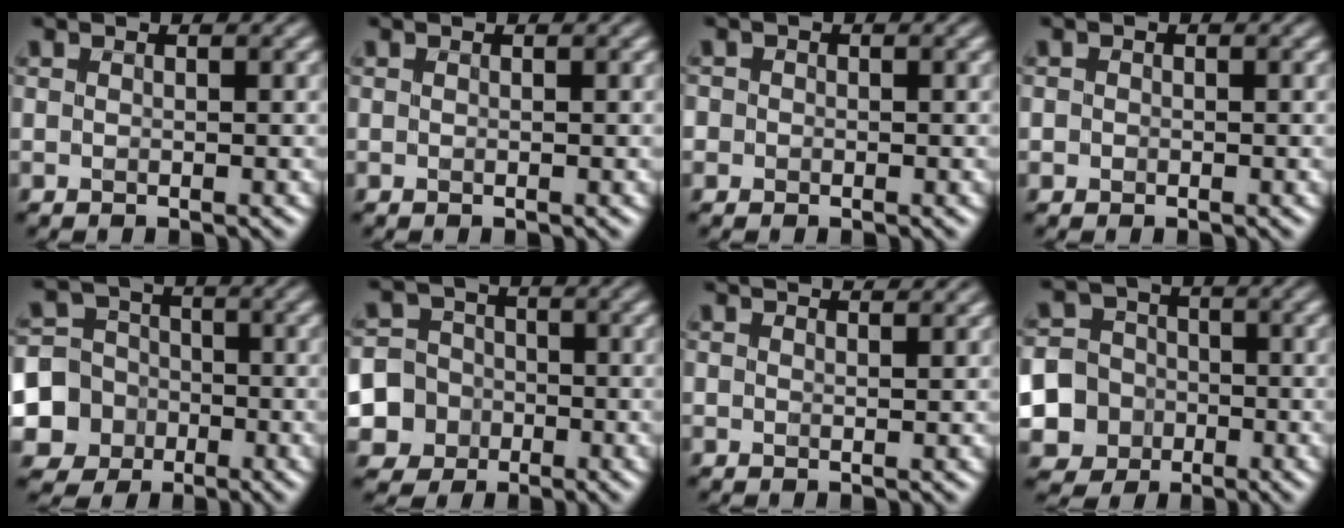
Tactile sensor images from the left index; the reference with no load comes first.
{"total": 0.0}
{"total": 1.2, "force": [0.2, 1.2, 0.3], "torque": [0.005, 0.009, -0.011]}
{"total": 0.5, "force": [0.1, 0.5, 0.1], "torque": [0.002, 0.001, -0.004]}
{"total": 7.5, "force": [-2.3, 6.9, 1.6], "torque": [-0.037, 0.000, -0.063]}
{"total": 7.9, "force": [-2.9, 7.3, 1.1], "torque": [-0.027, -0.009, -0.075]}
{"total": 2.6, "force": [2.5, 0.1, 0.6], "torque": [-0.015, 0.006, 0.030]}
{"total": 10.8, "force": [-3.8, 9.9, 2.1], "torque": [-0.078, -0.024, -0.084]}